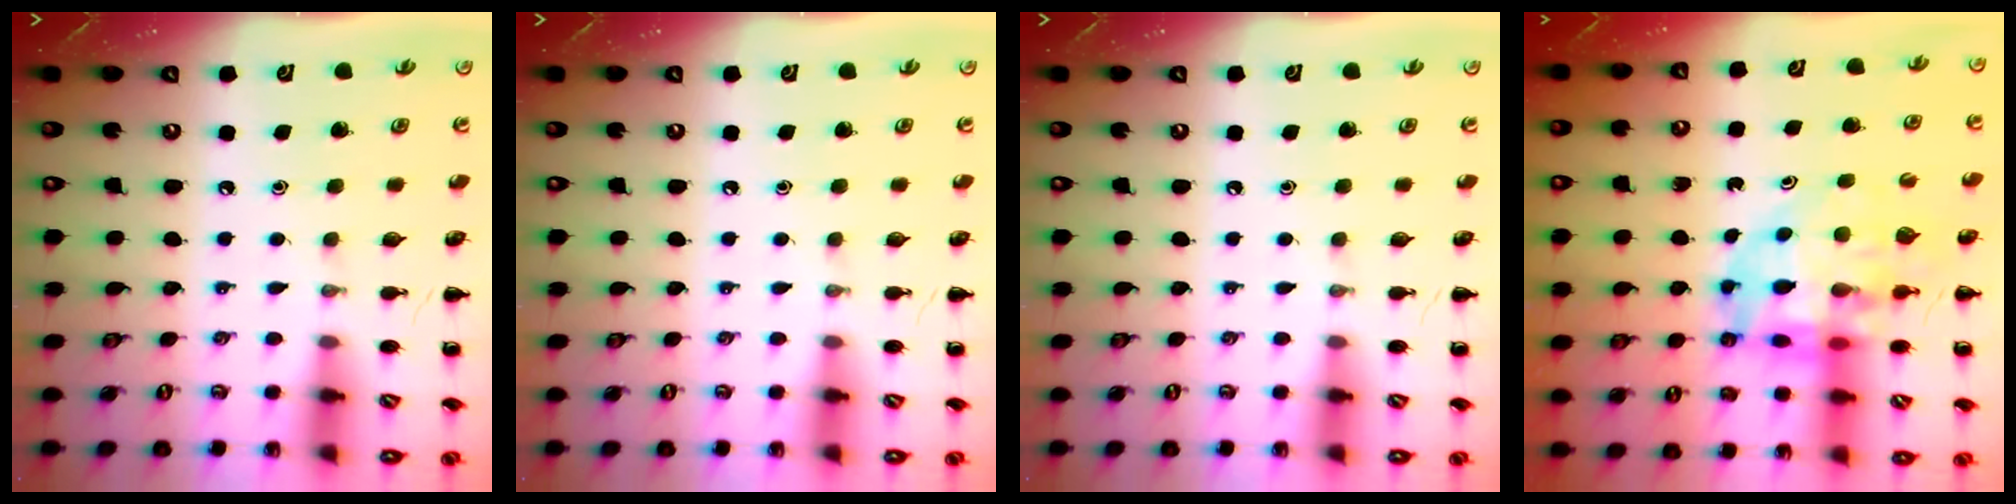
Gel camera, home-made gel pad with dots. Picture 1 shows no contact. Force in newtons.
{"total": 0.0}
{"total": 0.0}
{"total": 13.0, "press": 12.5, "slide": 3.7}